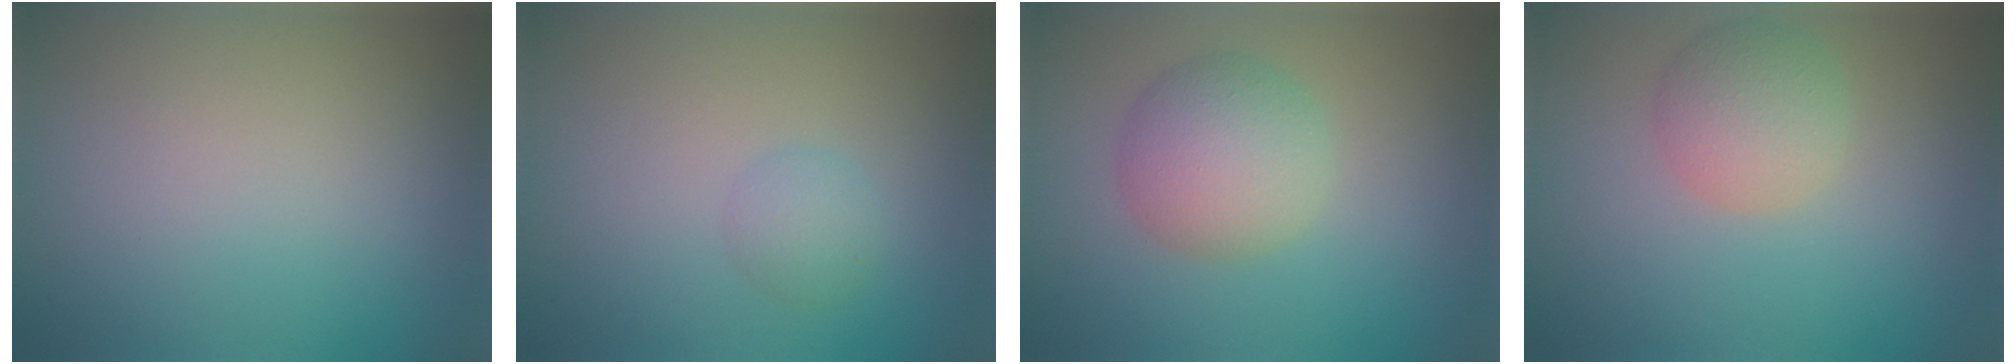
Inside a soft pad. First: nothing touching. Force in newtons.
{"total": 1.7, "press": 1.7, "slide": 0.1}
{"total": 4.7, "press": 4.7, "slide": 0.2}
{"total": 3.7, "press": 3.7, "slide": 0.2}